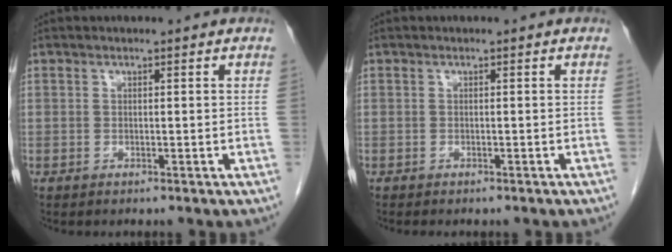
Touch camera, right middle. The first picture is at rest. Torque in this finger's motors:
{"motor_torque": [0.16, 0.02, 0.01, 0.01]}